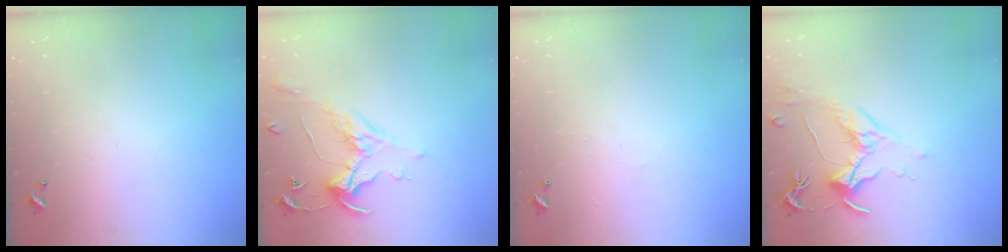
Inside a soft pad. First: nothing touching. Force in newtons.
{"total": 0.8, "press": 0.7, "slide": 0.5}
{"total": 2.3, "press": 2.3, "slide": 0.4}
{"total": 1.8, "press": 1.5, "slide": 0.9}